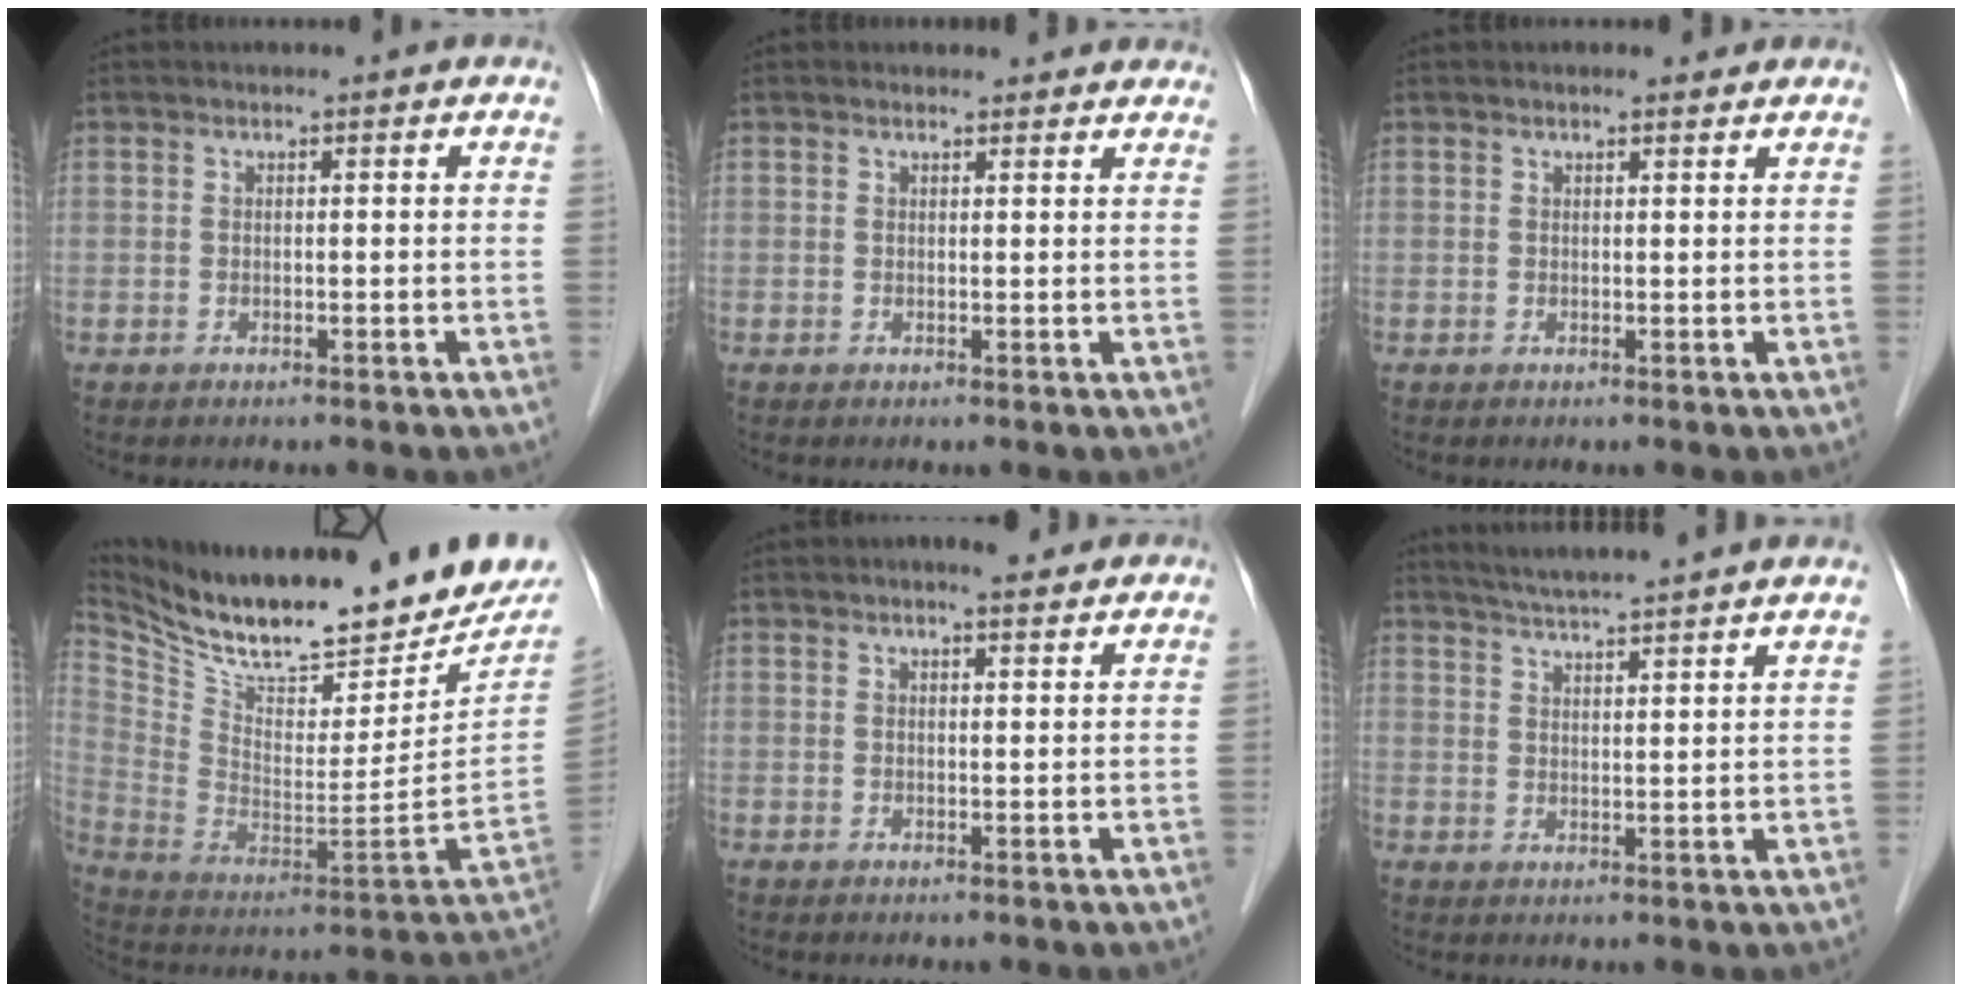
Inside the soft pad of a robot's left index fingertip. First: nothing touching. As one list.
[{"total": 3.9, "force": [3.6, 1.3, 0.3], "torque": [0.001, 0.010, 0.031]}, {"total": 1.7, "force": [1.5, 0.5, 0.7], "torque": [-0.014, 0.008, 0.019]}, {"total": 26.3, "force": [23.1, 5.7, 11.2], "torque": [-0.199, -0.050, 0.353]}, {"total": 3.6, "force": [2.9, 0.9, 1.8], "torque": [-0.025, 0.013, 0.039]}, {"total": 13.9, "force": [12.6, -0.4, 5.8], "torque": [-0.100, 0.014, 0.167]}]